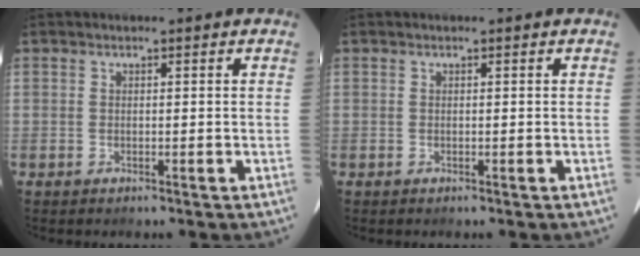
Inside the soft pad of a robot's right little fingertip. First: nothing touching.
{"total": 0.0}